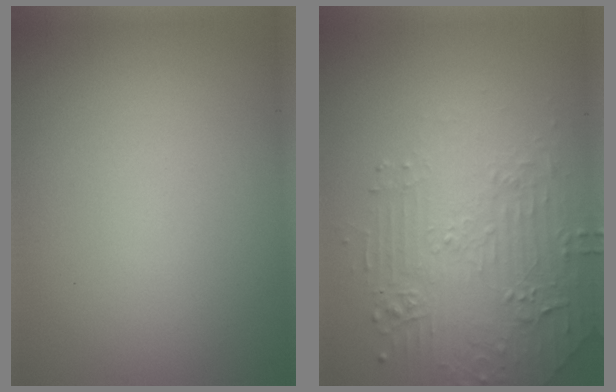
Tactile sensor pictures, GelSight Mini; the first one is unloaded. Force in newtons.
{"total": 5.0, "press": 3.9, "slide": 3.1}